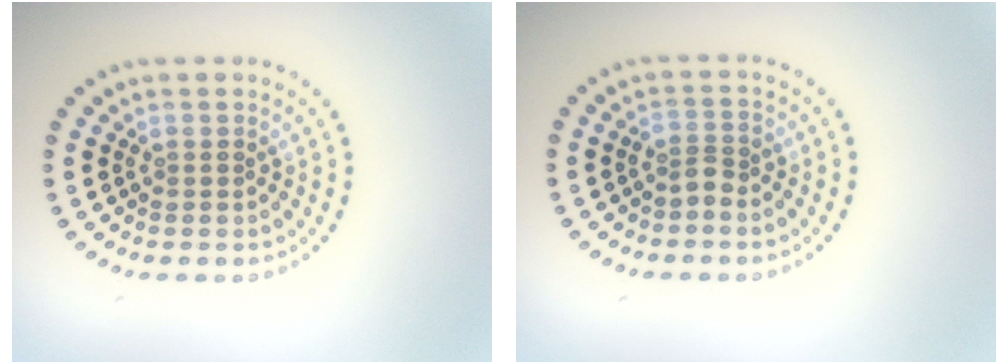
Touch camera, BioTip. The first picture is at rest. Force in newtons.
{"total": 1.5, "press": 1.2, "slide": 0.9}